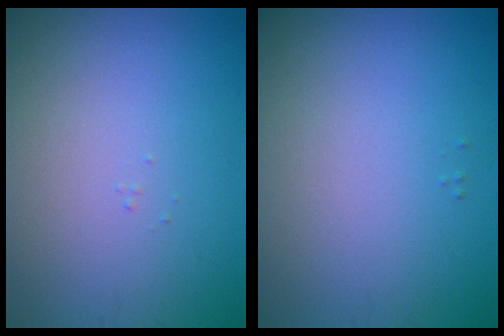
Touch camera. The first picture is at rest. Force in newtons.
{"total": 0.0}